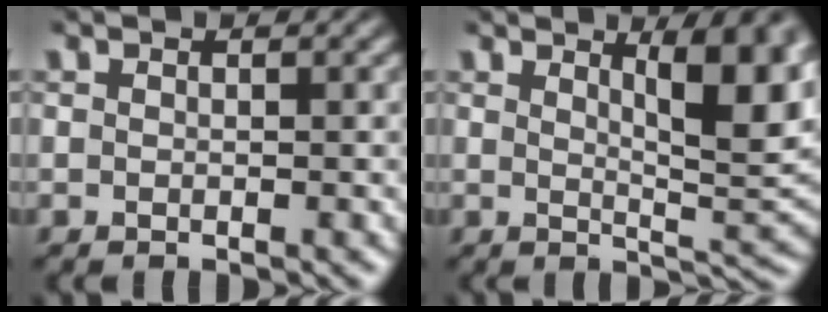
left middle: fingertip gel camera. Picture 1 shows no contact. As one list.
[{"total": 7.6, "force": [2.8, 2.2, 6.8], "torque": [-0.083, -0.004, 0.047]}]